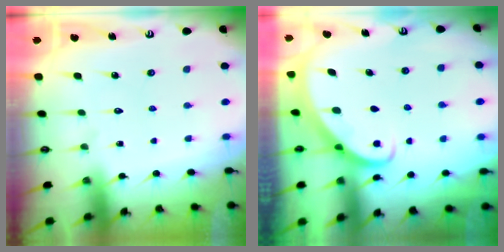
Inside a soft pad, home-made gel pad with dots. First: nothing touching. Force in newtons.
{"total": 2.8, "press": 2.8, "slide": 0.2}